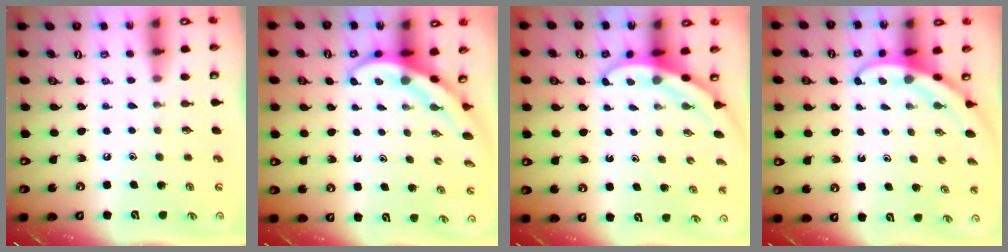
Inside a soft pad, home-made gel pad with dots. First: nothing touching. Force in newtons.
{"total": 3.9, "press": 3.9, "slide": 0.6}
{"total": 3.1, "press": 3.1, "slide": 0.2}
{"total": 3.8, "press": 3.8, "slide": 0.2}